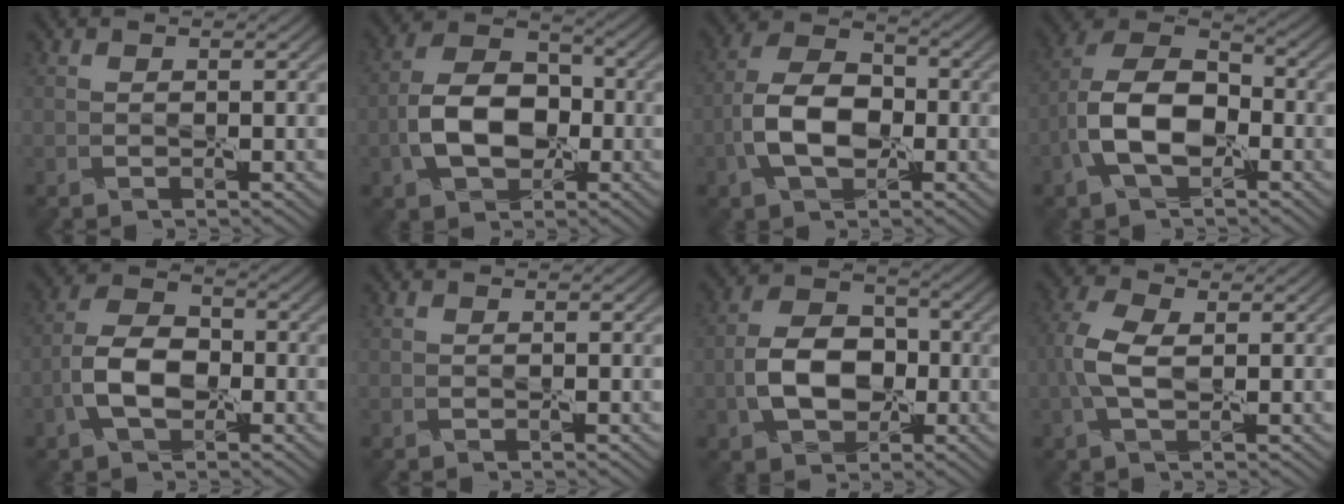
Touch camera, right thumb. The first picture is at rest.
{"total": 7.9, "force": [-2.0, 5.3, 5.5], "torque": [-0.107, 0.012, -0.045]}
{"total": 7.4, "force": [-2.1, 4.5, 5.4], "torque": [-0.112, 0.012, -0.051]}
{"total": 9.3, "force": [-3.2, 5.4, 6.9], "torque": [-0.148, 0.006, -0.072]}
{"total": 5.7, "force": [-2.1, 3.4, 4.1], "torque": [-0.083, 0.012, -0.051]}
{"total": 0.0}
{"total": 6.6, "force": [-1.5, 4.7, 4.4], "torque": [-0.080, 0.010, -0.035]}
{"total": 4.2, "force": [-0.2, 2.0, 3.7], "torque": [-0.096, 0.013, -0.009]}